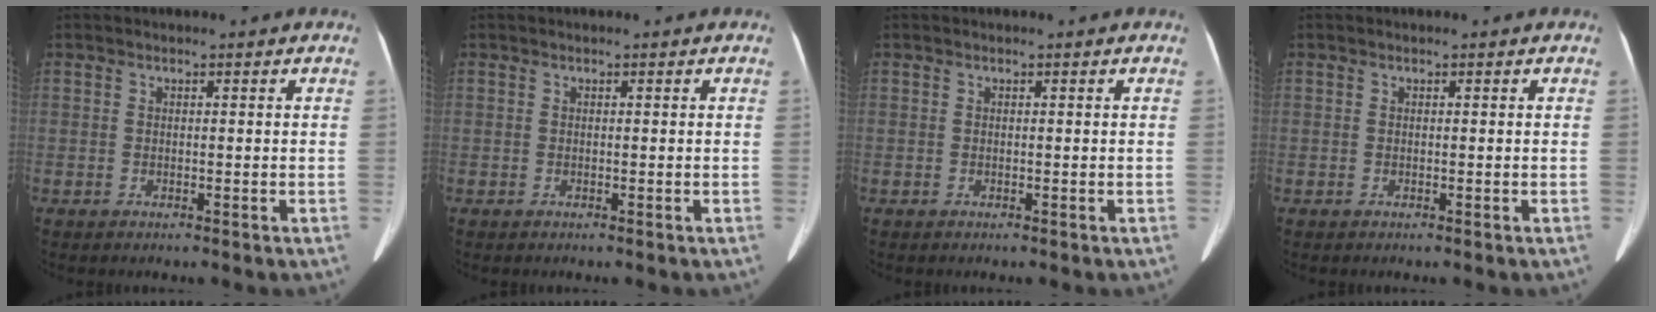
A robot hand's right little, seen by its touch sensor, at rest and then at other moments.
{"total": 0.0}
{"total": 0.0}
{"total": 0.0}